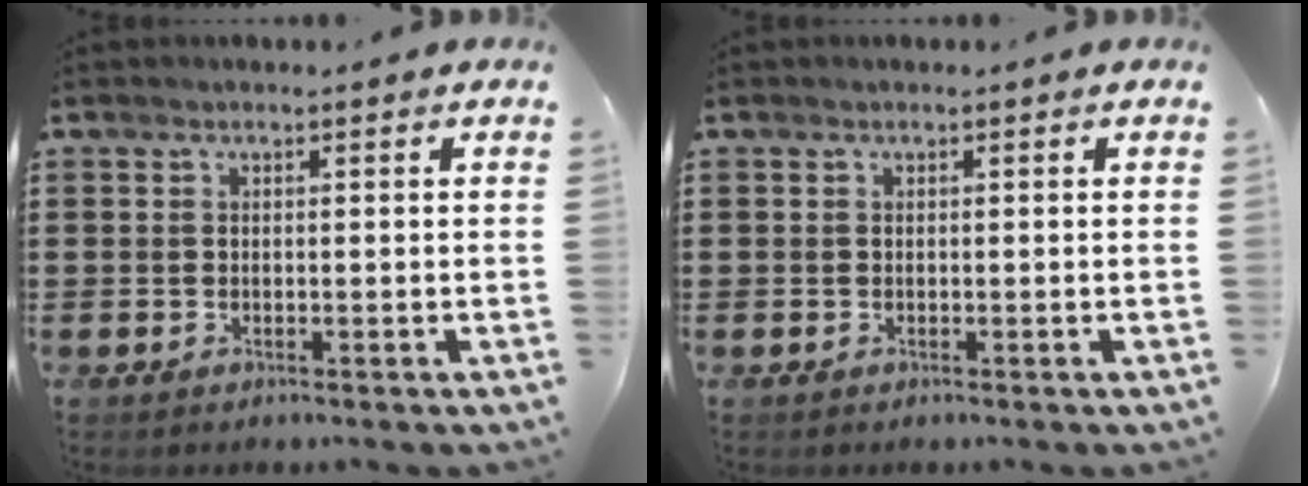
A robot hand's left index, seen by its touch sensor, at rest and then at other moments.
{"total": 0.0}